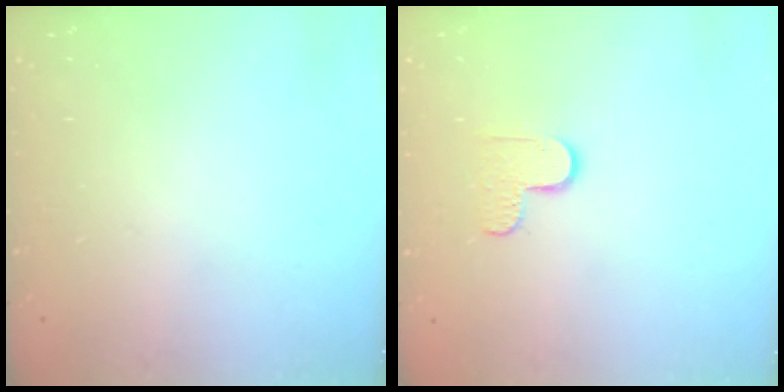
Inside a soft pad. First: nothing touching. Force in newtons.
{"total": 5.5, "press": 5.5, "slide": 0.5}